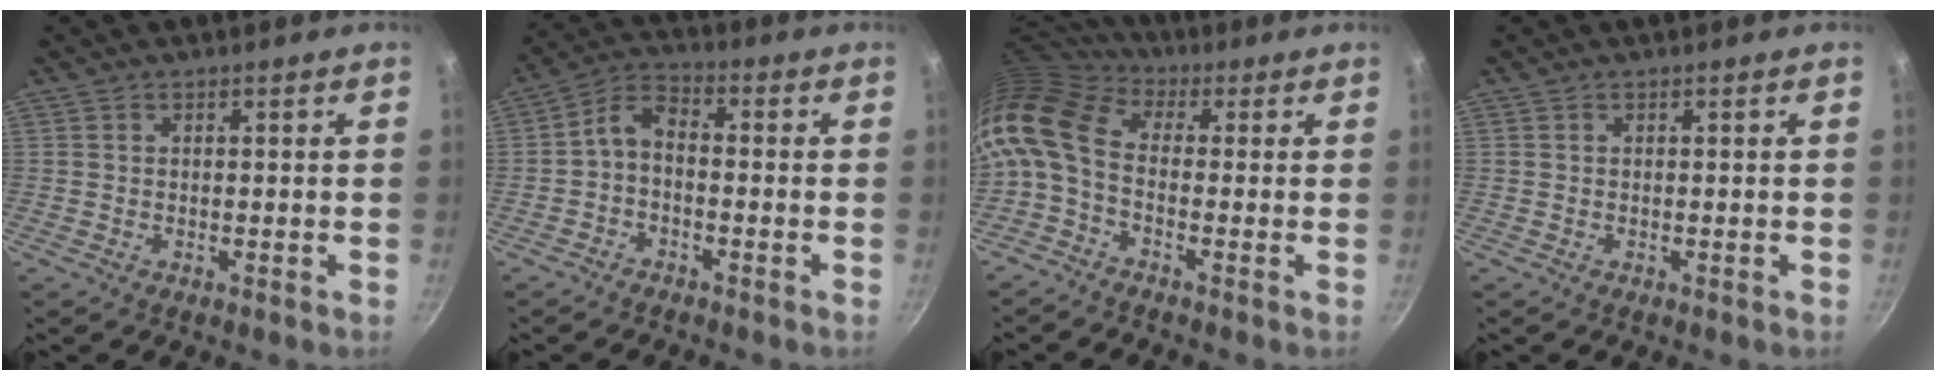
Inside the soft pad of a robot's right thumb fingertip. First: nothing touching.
{"total": 5.4, "force": [-1.6, 3.2, 4.0], "torque": [-0.079, 0.041, -0.040]}
{"total": 12.2, "force": [-0.8, 7.7, 9.5], "torque": [-0.198, 0.021, -0.038]}
{"total": 0.0}